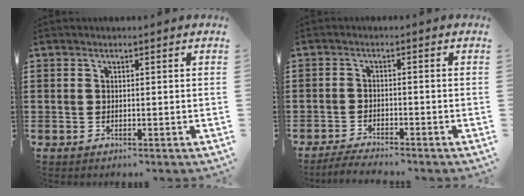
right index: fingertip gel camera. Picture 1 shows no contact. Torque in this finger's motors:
{"motor_torque": [-2.14, 0.00, -1.05, -0.09]}